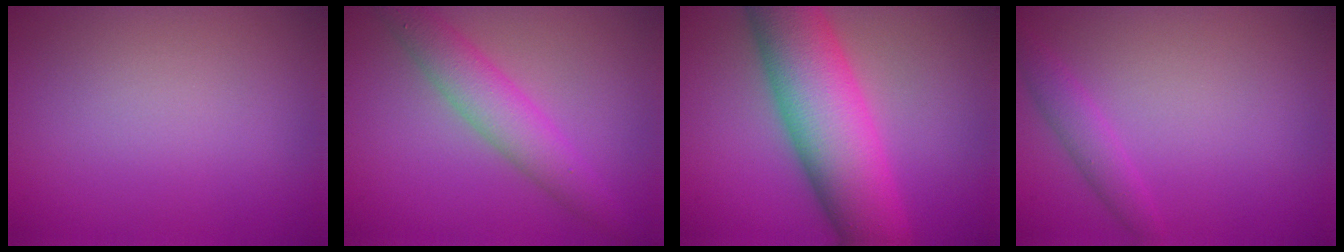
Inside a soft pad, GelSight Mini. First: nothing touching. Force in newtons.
{"total": 4.3, "press": 4.3, "slide": 0.1}
{"total": 11.1, "press": 11.1, "slide": 0.5}
{"total": 1.8, "press": 1.8, "slide": 0.1}